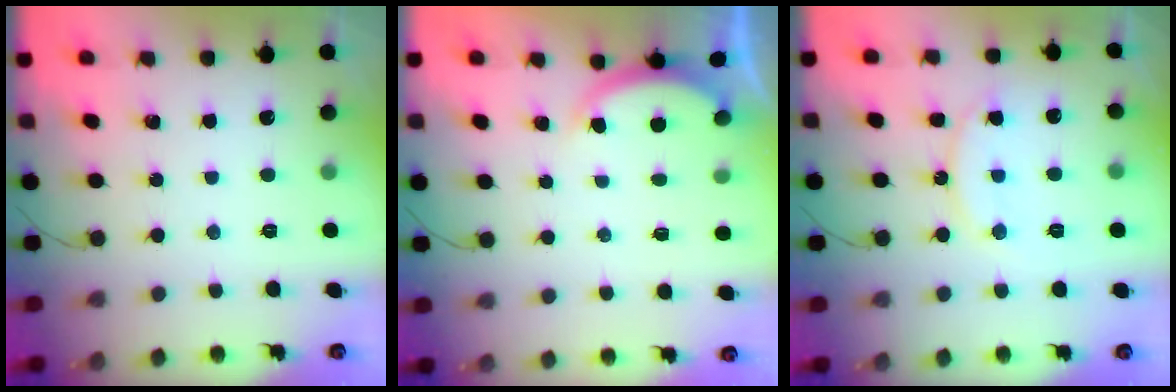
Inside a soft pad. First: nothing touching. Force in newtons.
{"total": 2.6, "press": 2.6, "slide": 0.5}
{"total": 13.7, "press": 13.6, "slide": 1.1}